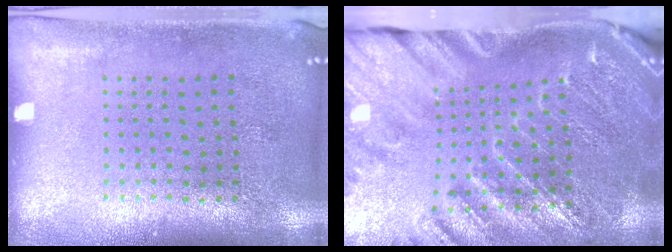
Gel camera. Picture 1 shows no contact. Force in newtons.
{"total": 2.9, "press": 2.9, "slide": 0.5}